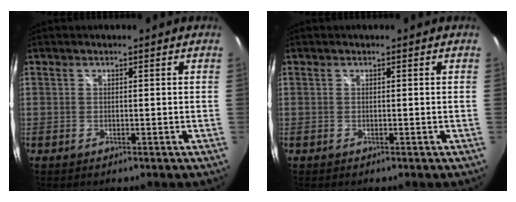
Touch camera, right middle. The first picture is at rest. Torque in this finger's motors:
{"motor_torque": [0.01, 0.00, 0.03, 0.00]}